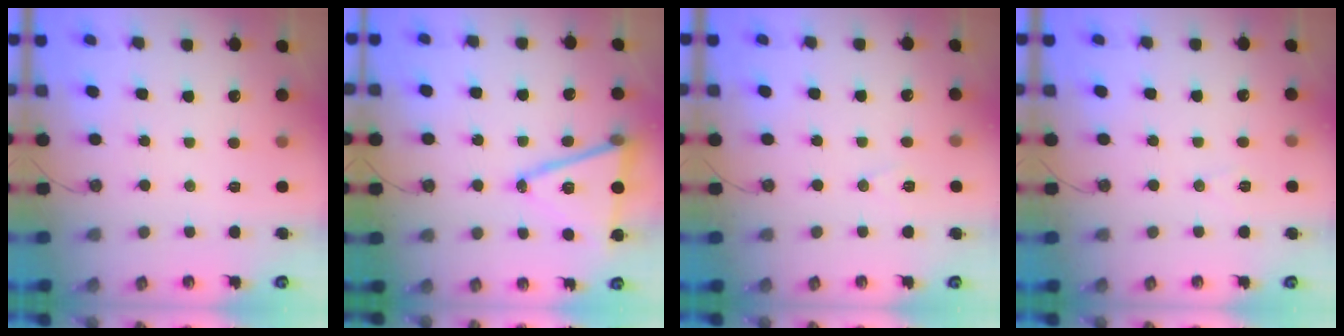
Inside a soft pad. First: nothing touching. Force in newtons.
{"total": 14.9, "press": 14.5, "slide": 3.5}
{"total": 6.7, "press": 5.0, "slide": 4.4}
{"total": 5.6, "press": 3.4, "slide": 4.5}